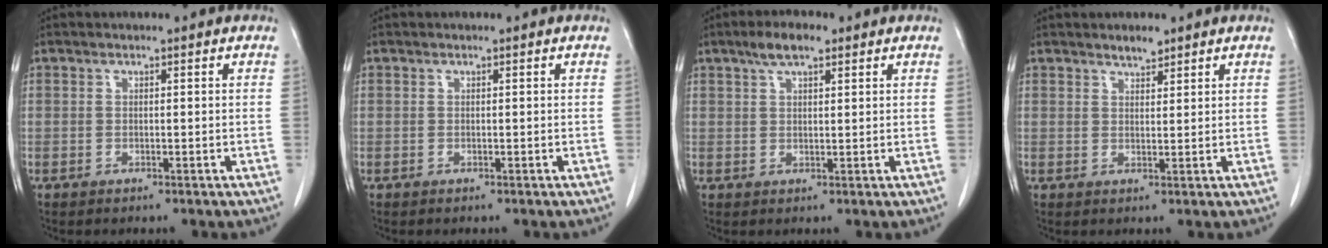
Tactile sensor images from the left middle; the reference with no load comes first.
{"total": 0.0}
{"total": 4.2, "force": [2.8, 1.4, 2.9], "torque": [-0.058, 0.011, 0.050]}
{"total": 2.0, "force": [1.8, 0.6, 0.8], "torque": [-0.016, 0.000, 0.030]}